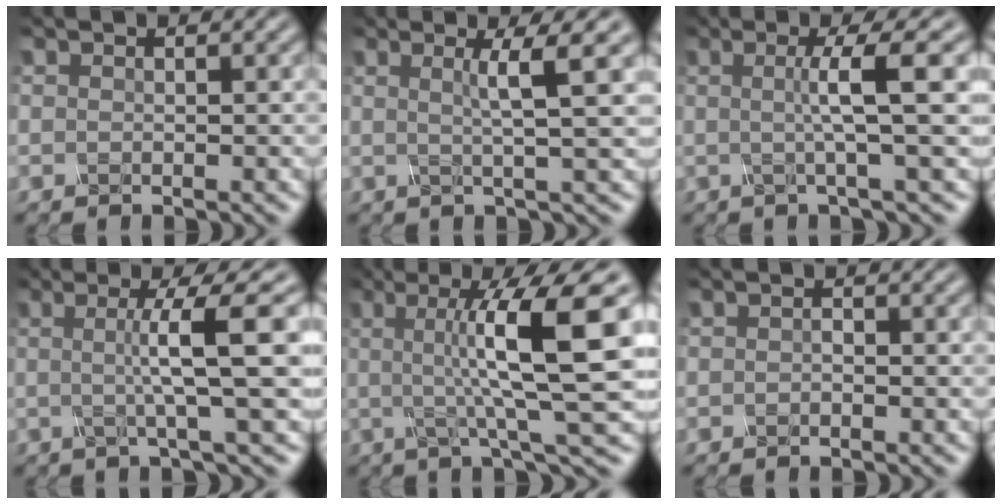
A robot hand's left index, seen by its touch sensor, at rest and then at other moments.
{"total": 4.3, "force": [1.3, 0.5, 4.1], "torque": [-0.063, 0.008, 0.017]}
{"total": 5.2, "force": [0.5, 0.6, 5.1], "torque": [-0.079, 0.011, 0.002]}
{"total": 6.5, "force": [0.6, 0.8, 6.4], "torque": [-0.098, 0.011, 0.005]}
{"total": 11.2, "force": [1.4, 2.3, 10.9], "torque": [-0.143, 0.006, 0.022]}
{"total": 0.5, "force": [-0.2, 0.3, 0.4], "torque": [-0.006, 0.001, -0.003]}